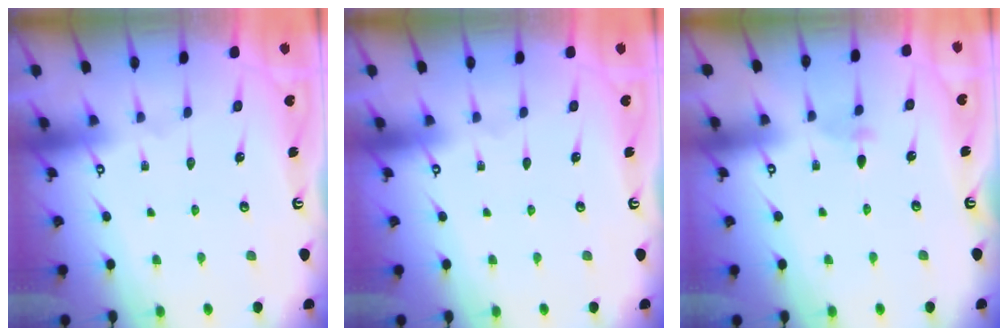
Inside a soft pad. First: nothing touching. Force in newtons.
{"total": 0.0}
{"total": 2.7, "press": 2.6, "slide": 0.6}